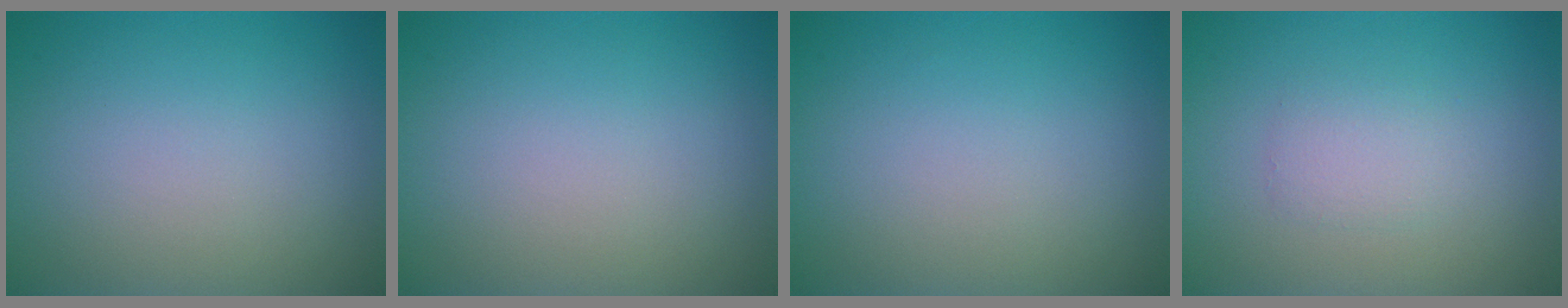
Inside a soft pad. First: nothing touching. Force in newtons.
{"total": 0.0}
{"total": 0.0}
{"total": 1.6, "press": 1.6, "slide": 0.0}